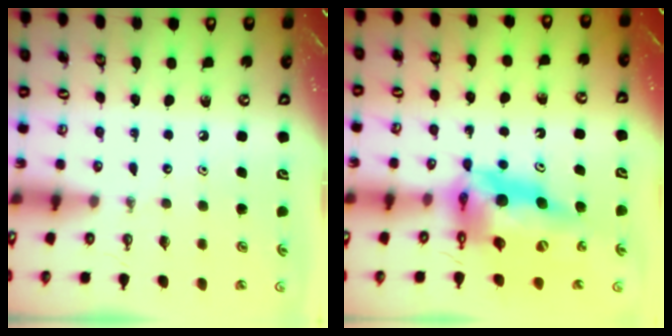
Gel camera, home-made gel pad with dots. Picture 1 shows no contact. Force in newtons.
{"total": 18.1, "press": 18.1, "slide": 1.5}